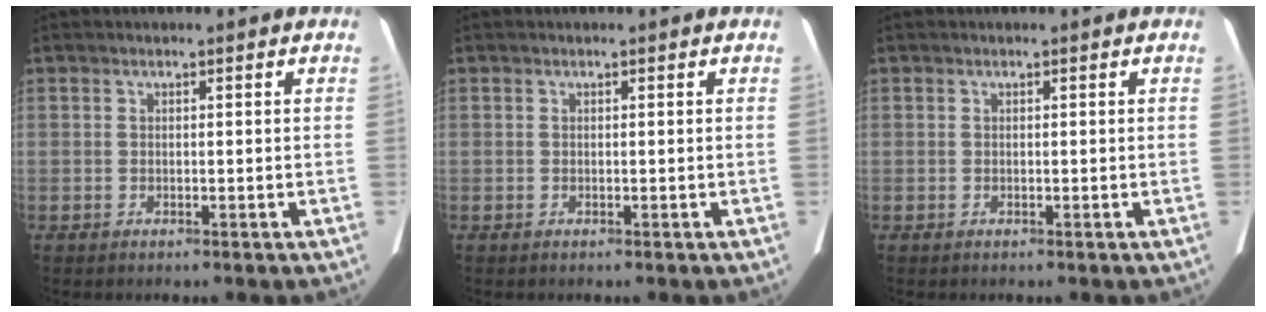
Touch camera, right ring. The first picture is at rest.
{"total": 0.0}
{"total": 0.0}